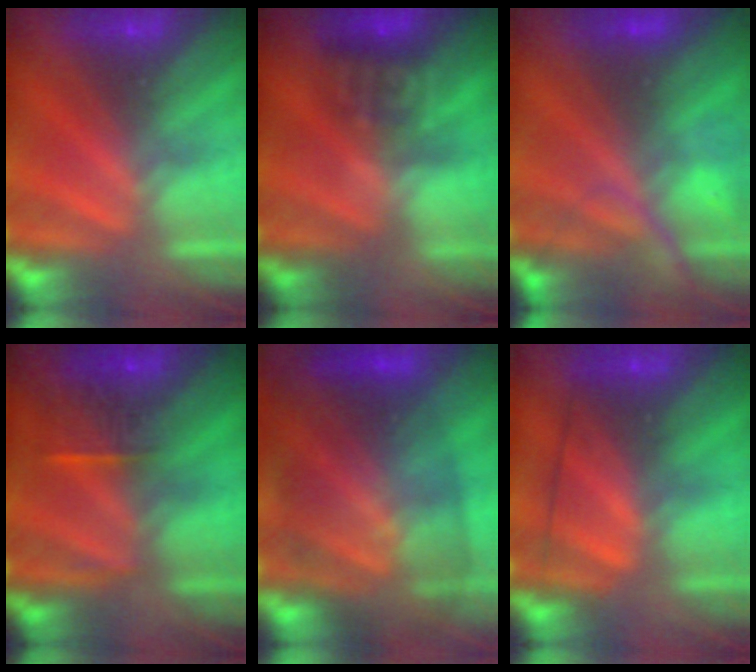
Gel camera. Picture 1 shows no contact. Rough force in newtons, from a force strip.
{"total": 4.2}
{"total": 7.5}
{"total": 7.3}
{"total": 10.3}
{"total": 2.6}